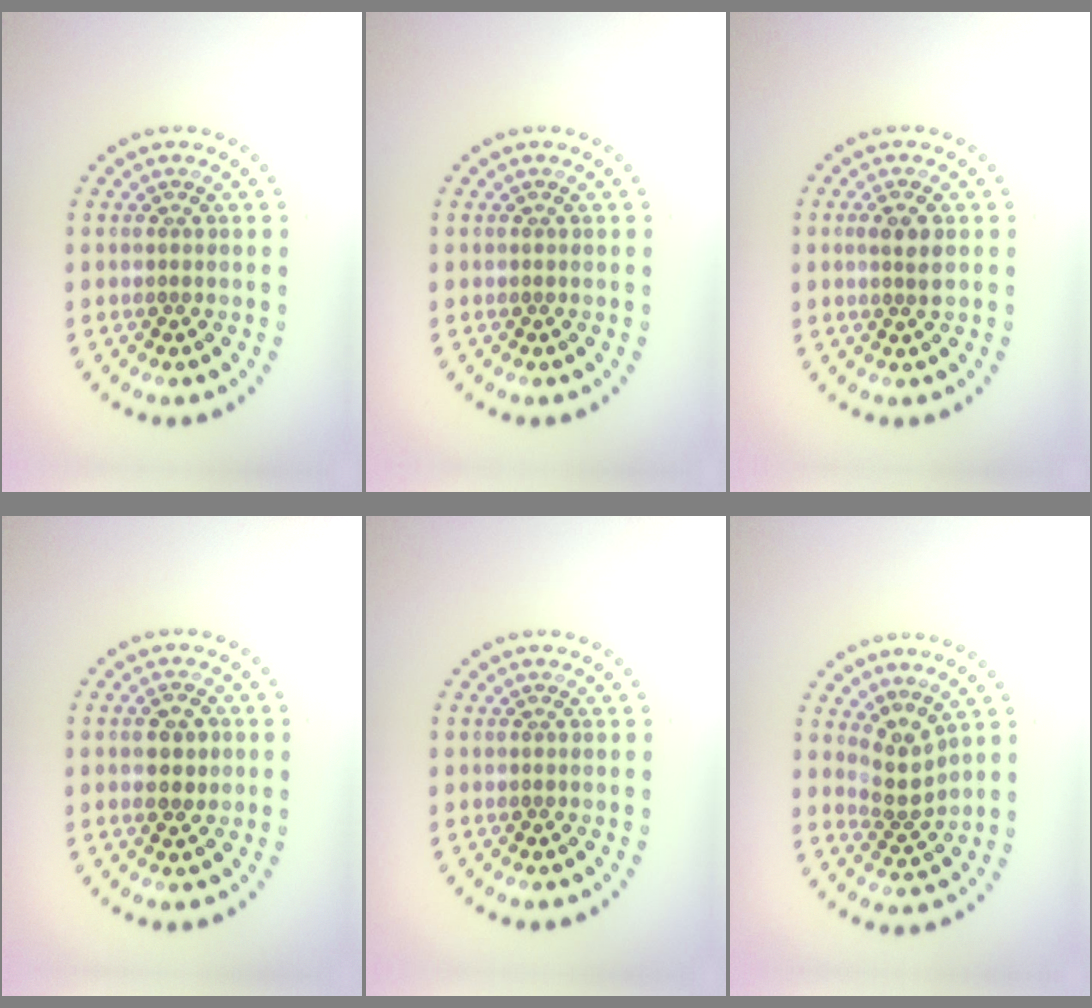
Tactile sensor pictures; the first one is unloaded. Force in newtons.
{"total": 0.0}
{"total": 1.7, "press": 1.6, "slide": 0.7}
{"total": 2.6, "press": 2.6, "slide": 0.0}
{"total": 0.0}
{"total": 2.6, "press": 1.8, "slide": 1.8}